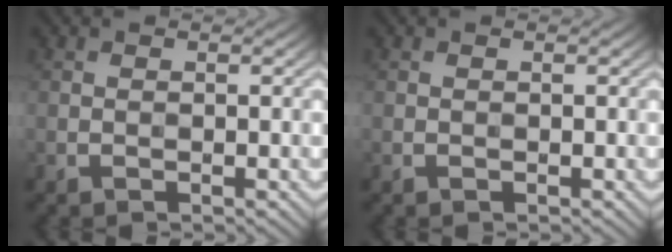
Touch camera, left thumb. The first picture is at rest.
{"total": 0.0}